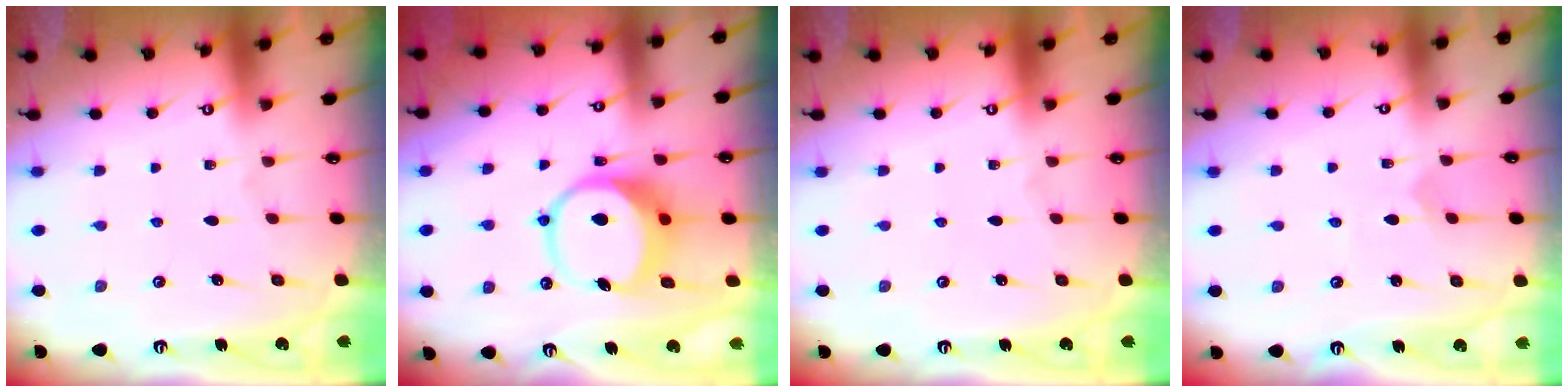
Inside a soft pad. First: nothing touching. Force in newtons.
{"total": 9.7, "press": 9.6, "slide": 1.5}
{"total": 0.0}
{"total": 2.4, "press": 2.4, "slide": 0.2}